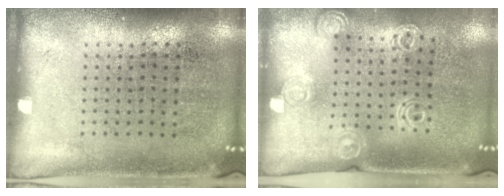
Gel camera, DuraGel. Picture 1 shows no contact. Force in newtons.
{"total": 1.3, "press": 1.3, "slide": 0.3}